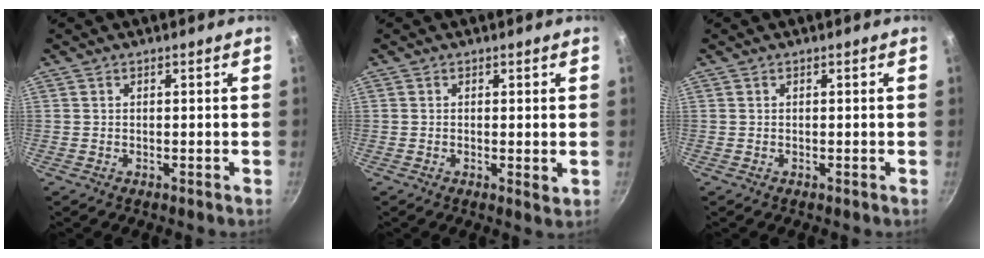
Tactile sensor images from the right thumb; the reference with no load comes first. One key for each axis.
{"total": 1.7, "fx": 0.1, "fy": 0.5, "fz": 1.6, "tx": -0.027, "ty": -0.007, "tz": 0.000}
{"total": 0.0}